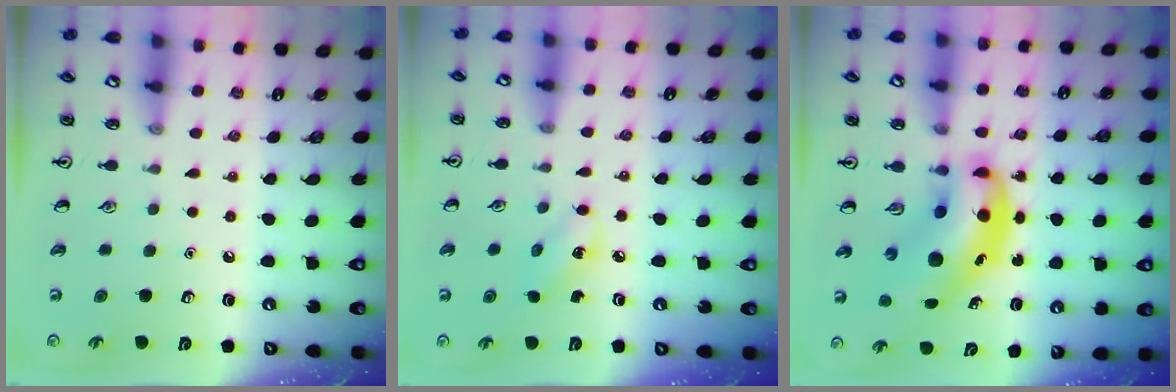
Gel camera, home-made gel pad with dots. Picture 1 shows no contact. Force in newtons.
{"total": 3.6, "press": 3.4, "slide": 1.1}
{"total": 10.1, "press": 9.7, "slide": 3.0}